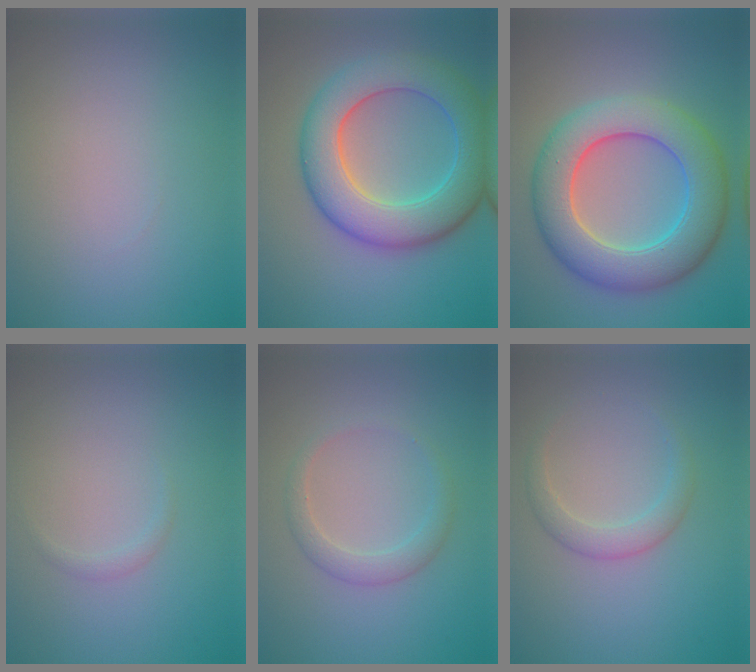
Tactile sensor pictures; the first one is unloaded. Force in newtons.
{"total": 8.9, "press": 8.9, "slide": 0.2}
{"total": 9.2, "press": 9.2, "slide": 0.3}
{"total": 0.6, "press": 0.6, "slide": 0.0}
{"total": 2.1, "press": 2.1, "slide": 0.2}
{"total": 2.0, "press": 2.0, "slide": 0.1}